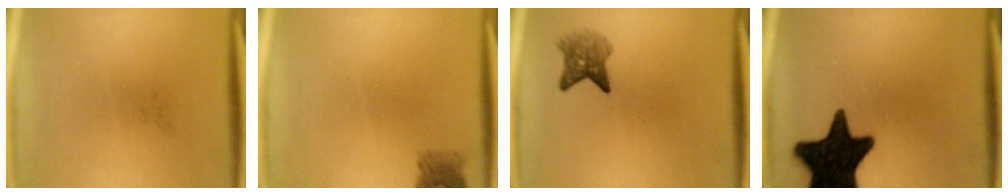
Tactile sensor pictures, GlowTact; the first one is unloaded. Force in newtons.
{"total": 2.1}
{"total": 3.5}
{"total": 18.2}